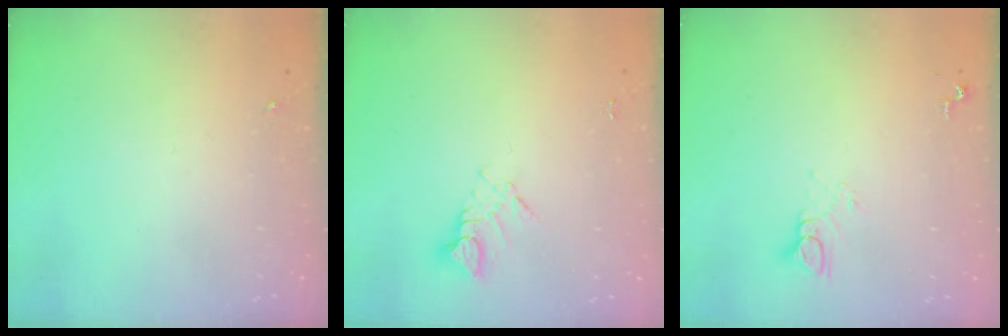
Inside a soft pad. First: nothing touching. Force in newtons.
{"total": 4.2, "press": 4.2, "slide": 0.2}
{"total": 4.4, "press": 4.4, "slide": 0.3}